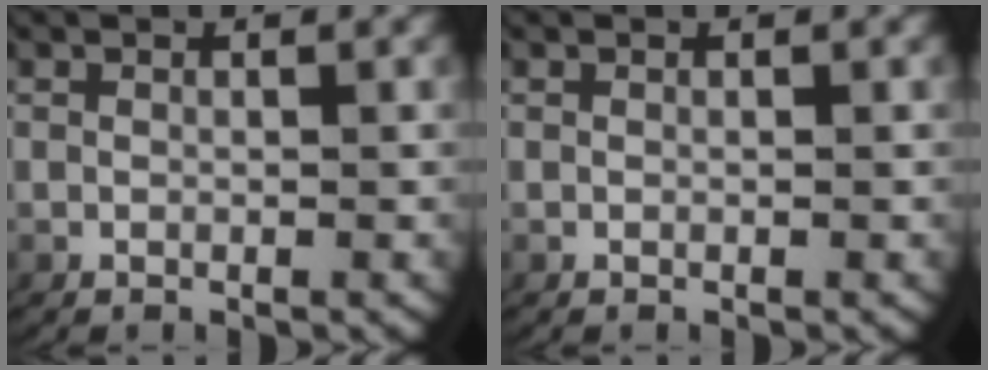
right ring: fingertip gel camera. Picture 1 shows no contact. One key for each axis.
{"total": 0.0}